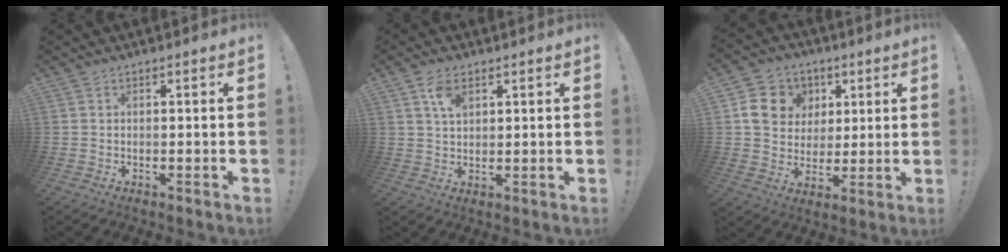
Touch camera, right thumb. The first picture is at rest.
{"total": 5.1, "force": [2.7, 2.7, 3.5], "torque": [-0.049, -0.009, 0.045]}
{"total": 12.3, "force": [3.9, 10.8, 4.5], "torque": [-0.065, -0.012, 0.082]}